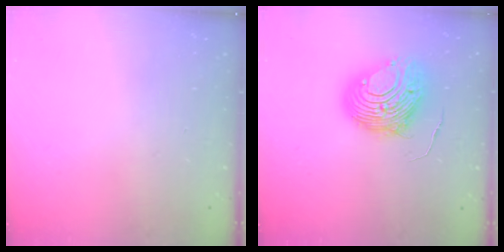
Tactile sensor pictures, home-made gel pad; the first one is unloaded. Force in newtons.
{"total": 10.6, "press": 10.5, "slide": 1.4}